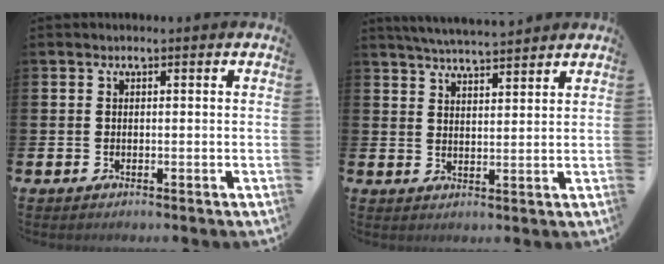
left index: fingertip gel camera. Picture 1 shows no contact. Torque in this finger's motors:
{"motor_torque": [0.11, -0.41, 0.74, 0.15]}